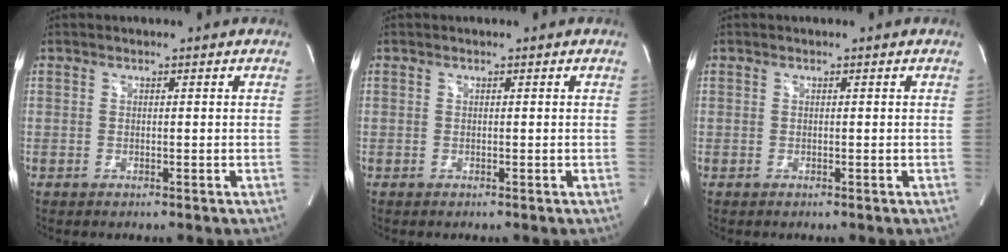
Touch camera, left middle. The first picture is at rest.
{"total": 0.0}
{"total": 0.0}